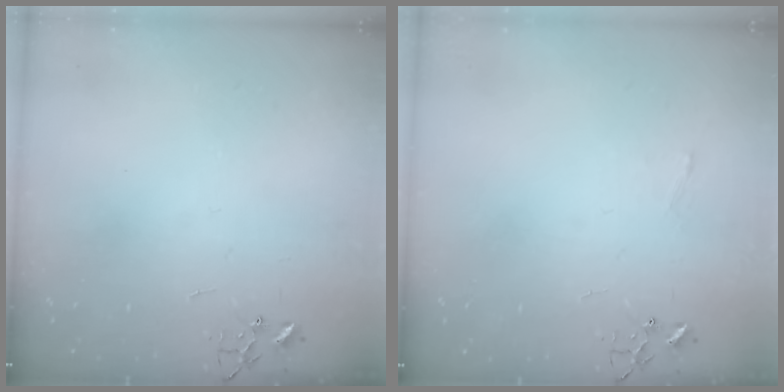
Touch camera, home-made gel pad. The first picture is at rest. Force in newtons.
{"total": 4.8, "press": 4.8, "slide": 0.6}